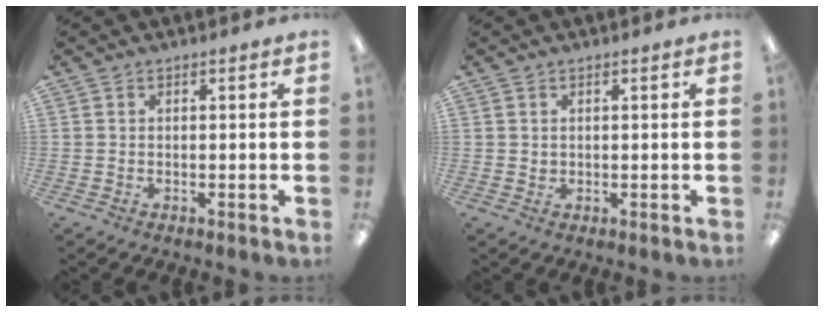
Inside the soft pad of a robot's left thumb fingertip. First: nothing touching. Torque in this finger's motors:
{"motor_torque": [-0.40, 0.36, -0.19, 0.10, -0.01]}